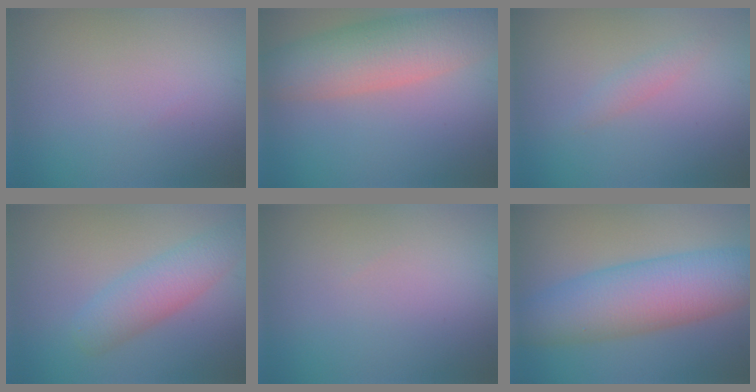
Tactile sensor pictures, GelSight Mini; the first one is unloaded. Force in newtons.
{"total": 7.1, "press": 7.0, "slide": 0.7}
{"total": 1.2, "press": 1.2, "slide": 0.0}
{"total": 3.8, "press": 3.8, "slide": 0.3}
{"total": 0.0}
{"total": 8.3, "press": 8.2, "slide": 0.4}